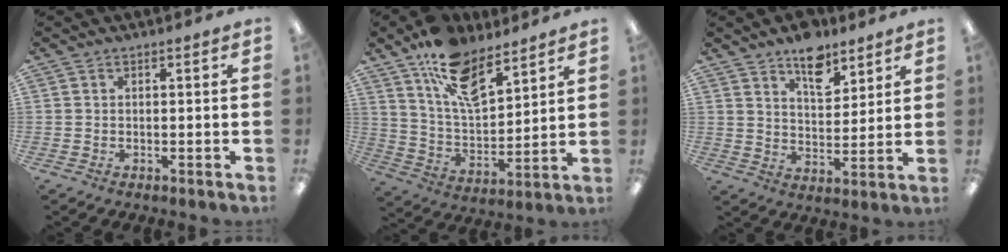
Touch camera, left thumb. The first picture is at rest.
{"total": 15.3, "force": [10.5, 7.0, 8.7], "torque": [-0.153, -0.051, 0.191]}
{"total": 10.0, "force": [7.0, 5.1, 5.0], "torque": [-0.061, -0.037, 0.121]}